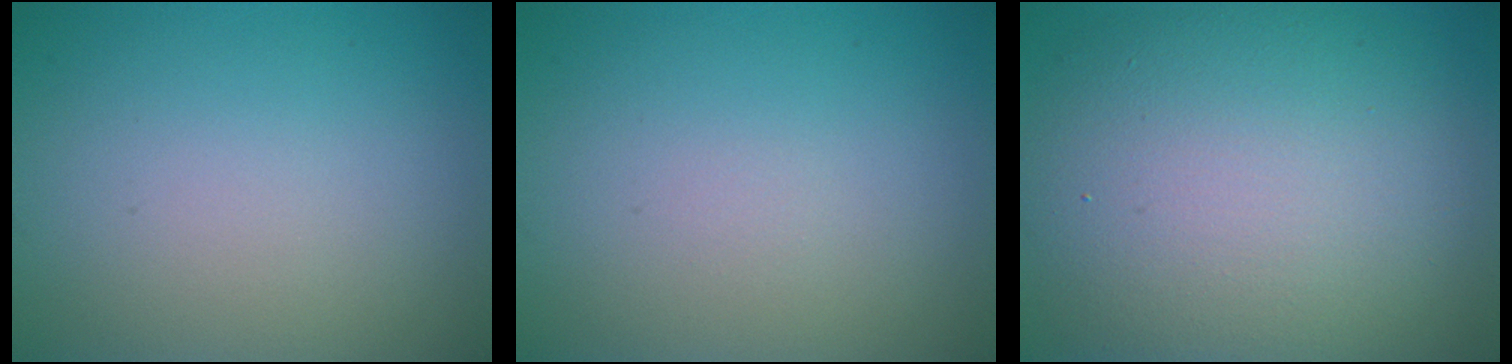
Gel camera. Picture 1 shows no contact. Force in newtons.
{"total": 0.0}
{"total": 12.9, "press": 12.9, "slide": 0.6}